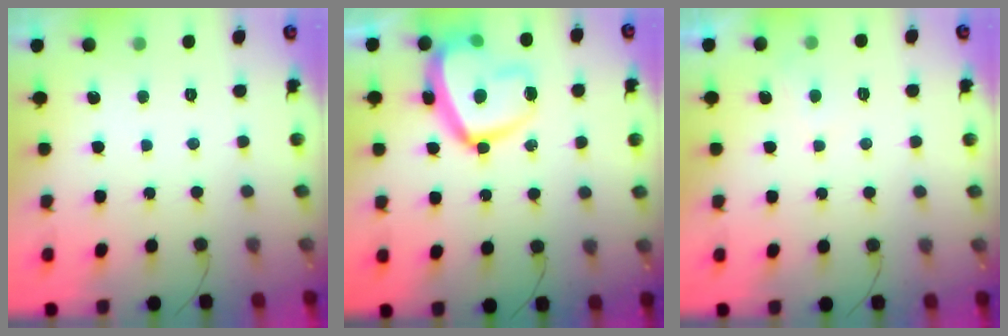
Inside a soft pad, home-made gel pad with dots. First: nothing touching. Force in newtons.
{"total": 17.0, "press": 16.9, "slide": 1.5}
{"total": 2.0, "press": 2.0, "slide": 0.2}